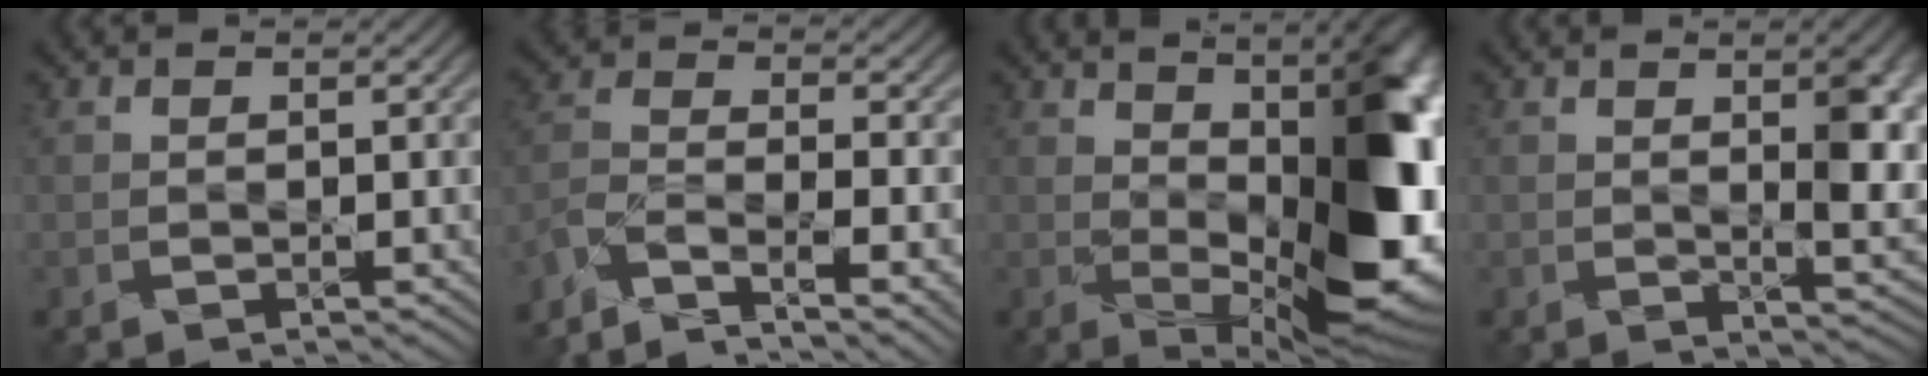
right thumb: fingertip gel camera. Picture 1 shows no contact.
{"total": 8.6, "force": [-6.4, 2.2, 5.3], "torque": [-0.109, -0.009, -0.127]}
{"total": 16.0, "force": [1.5, 6.4, 14.6], "torque": [-0.197, -0.009, 0.040]}
{"total": 7.9, "force": [1.5, 2.8, 7.2], "torque": [-0.101, -0.004, 0.031]}